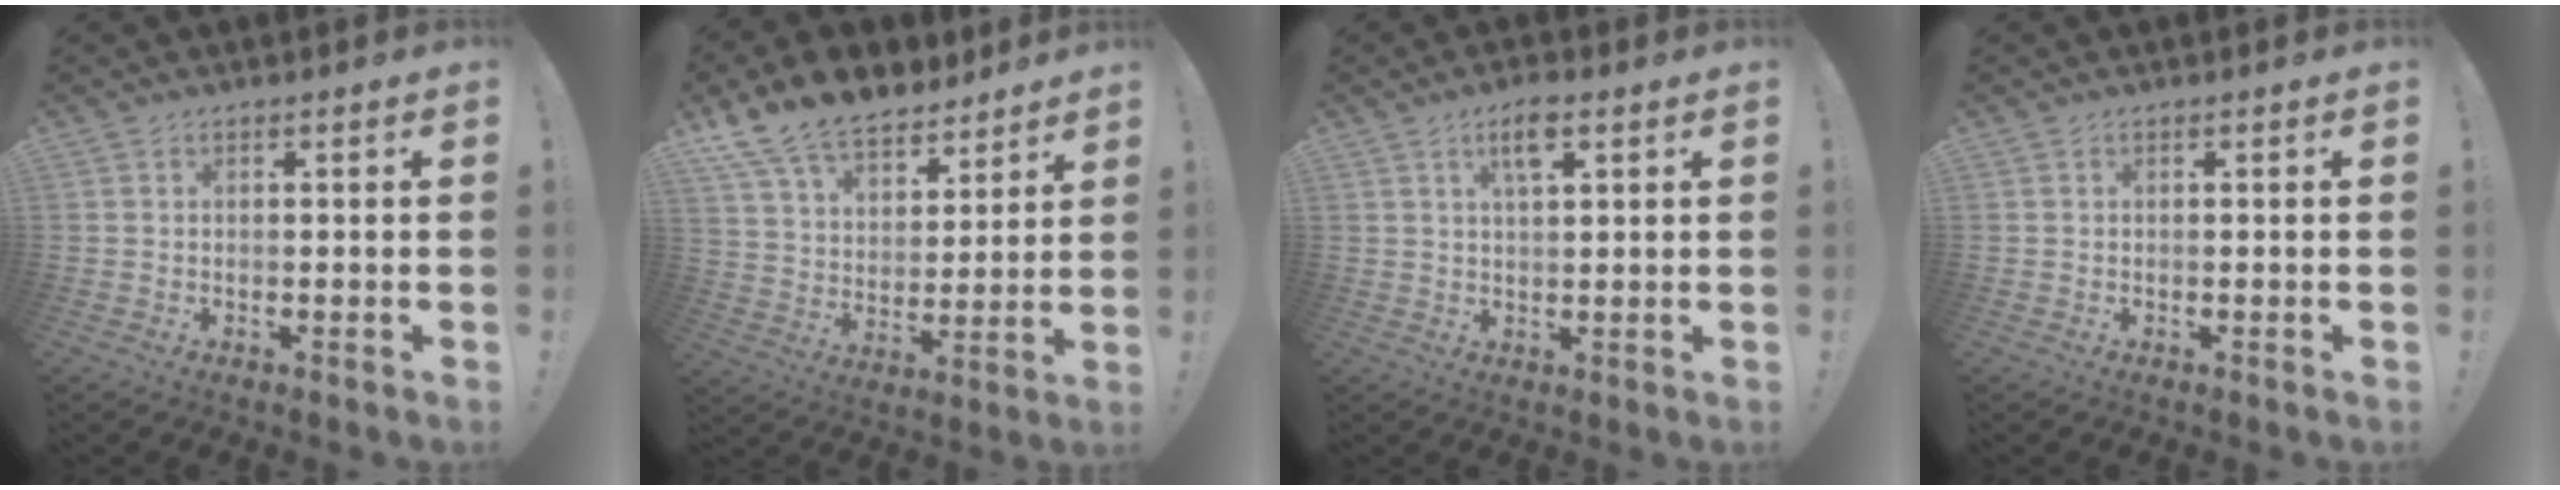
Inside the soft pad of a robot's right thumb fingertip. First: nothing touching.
{"total": 14.1, "force": [11.3, 7.0, 4.7], "torque": [-0.090, -0.086, 0.213]}
{"total": 5.8, "force": [2.9, 1.8, 4.7], "torque": [-0.083, -0.001, 0.046]}
{"total": 0.0}